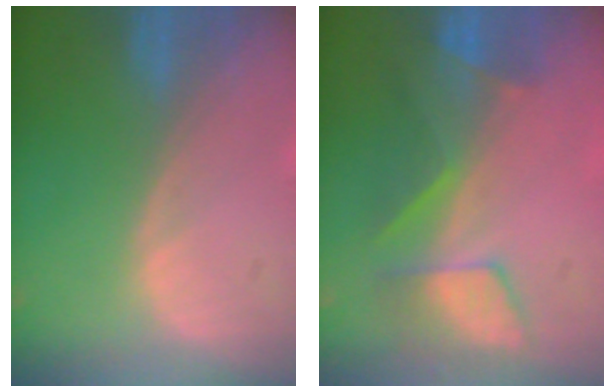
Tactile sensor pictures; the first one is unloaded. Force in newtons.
{"total": 8.4, "press": 7.2, "slide": 4.3}